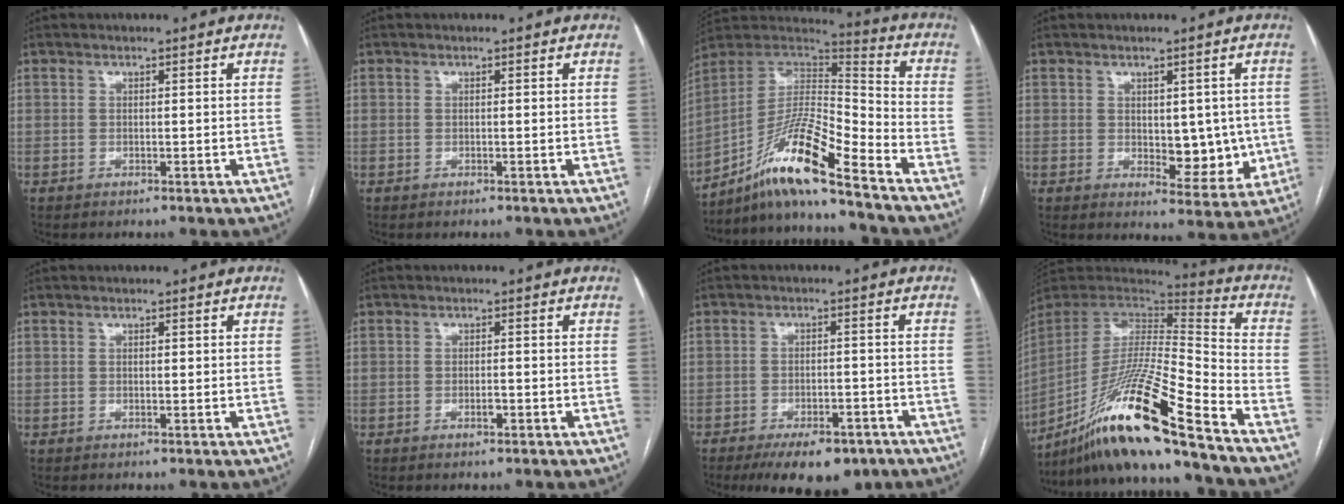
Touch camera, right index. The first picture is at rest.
{"total": 0.0}
{"total": 15.2, "force": [-10.7, 0.4, 10.8], "torque": [-0.203, 0.012, -0.190]}
{"total": 7.1, "force": [0.0, 3.9, 5.9], "torque": [-0.059, -0.002, 0.015]}
{"total": 0.7, "force": [0.2, 0.2, 0.6], "torque": [-0.009, 0.001, 0.002]}
{"total": 1.2, "force": [-0.5, 0.4, 1.1], "torque": [-0.019, 0.001, -0.004]}
{"total": 10.2, "force": [-7.2, 4.1, 5.9], "torque": [-0.079, -0.003, -0.105]}
{"total": 23.6, "force": [-17.2, -1.0, 16.1], "torque": [-0.326, -0.034, -0.317]}